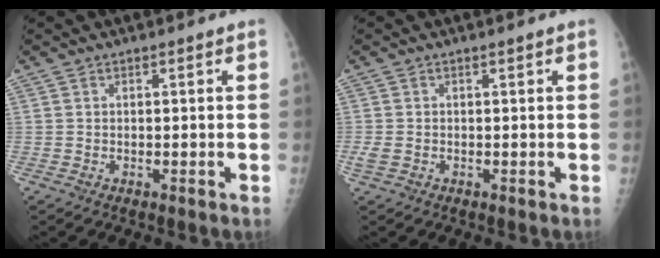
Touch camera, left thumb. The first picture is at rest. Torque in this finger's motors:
{"motor_torque": [0.02, 0.02, 0.31, 0.28, 0.02]}